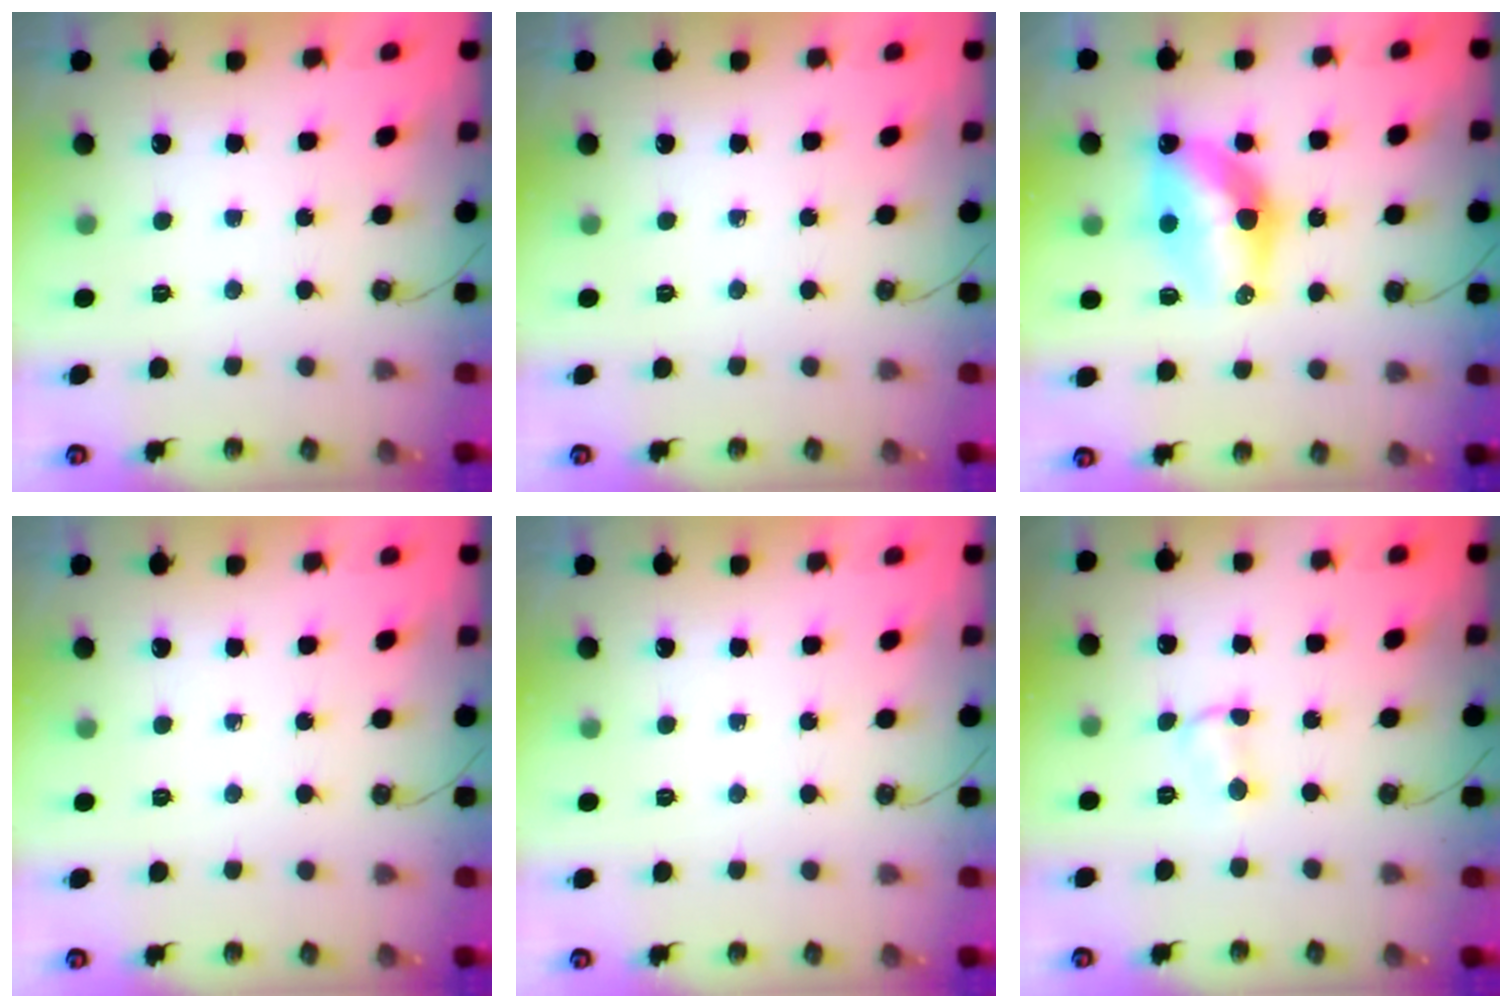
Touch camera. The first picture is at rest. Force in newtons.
{"total": 0.0}
{"total": 11.5, "press": 11.5, "slide": 0.7}
{"total": 0.0}
{"total": 0.0}
{"total": 2.8, "press": 2.8, "slide": 0.4}